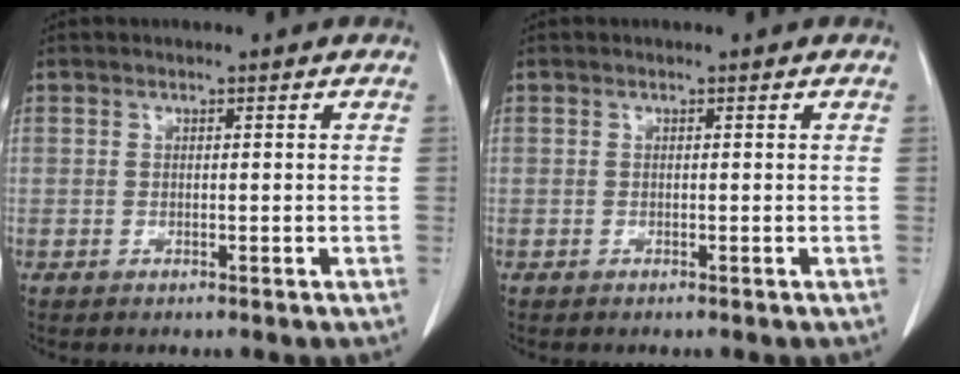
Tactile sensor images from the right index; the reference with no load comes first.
{"total": 0.0}